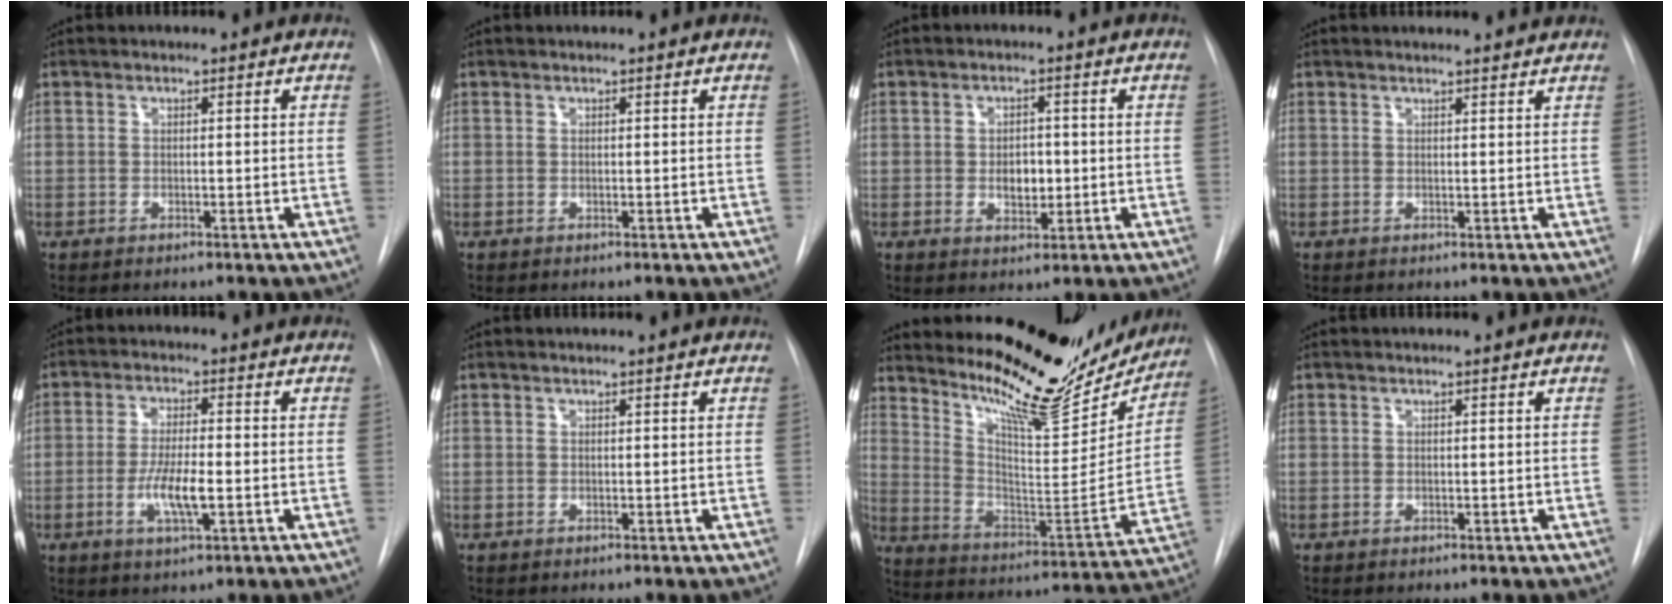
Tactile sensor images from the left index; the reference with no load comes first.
{"total": 0.5, "force": [0.5, 0.0, 0.1], "torque": [0.001, 0.004, 0.008]}
{"total": 3.9, "force": [-0.2, 2.5, 3.0], "torque": [-0.041, 0.001, 0.002]}
{"total": 5.3, "force": [5.2, 0.5, 1.2], "torque": [-0.015, 0.013, 0.049]}
{"total": 6.2, "force": [-1.5, 1.2, 5.9], "torque": [-0.117, -0.007, -0.028]}
{"total": 1.4, "force": [1.3, -0.1, 0.4], "torque": [-0.008, 0.009, 0.016]}
{"total": 21.4, "force": [19.1, 4.7, 8.5], "torque": [-0.135, -0.050, 0.276]}
{"total": 0.8, "force": [0.8, -0.1, 0.2], "torque": [-0.003, 0.007, 0.012]}